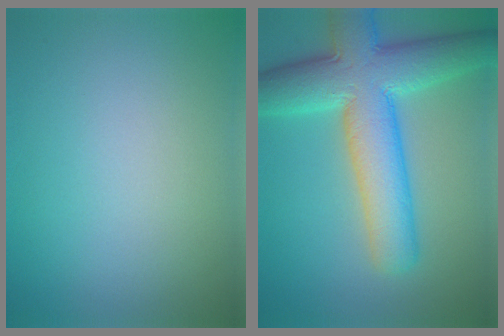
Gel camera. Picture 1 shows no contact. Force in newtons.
{"total": 10.5, "press": 10.4, "slide": 0.5}